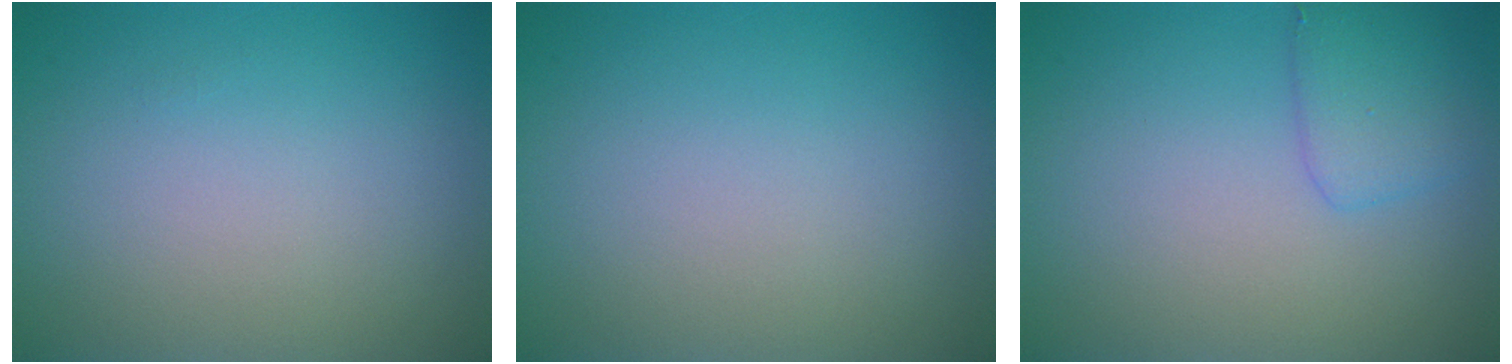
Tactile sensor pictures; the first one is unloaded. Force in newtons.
{"total": 0.0}
{"total": 2.2, "press": 2.2, "slide": 0.1}